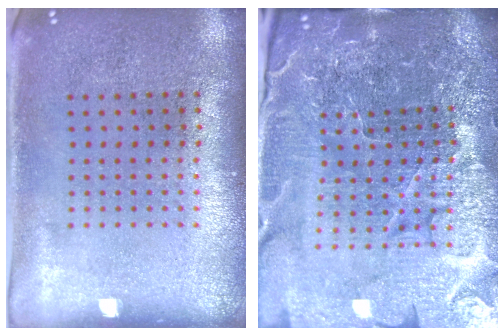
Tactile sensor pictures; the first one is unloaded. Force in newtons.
{"total": 6.1, "press": 5.5, "slide": 2.5}